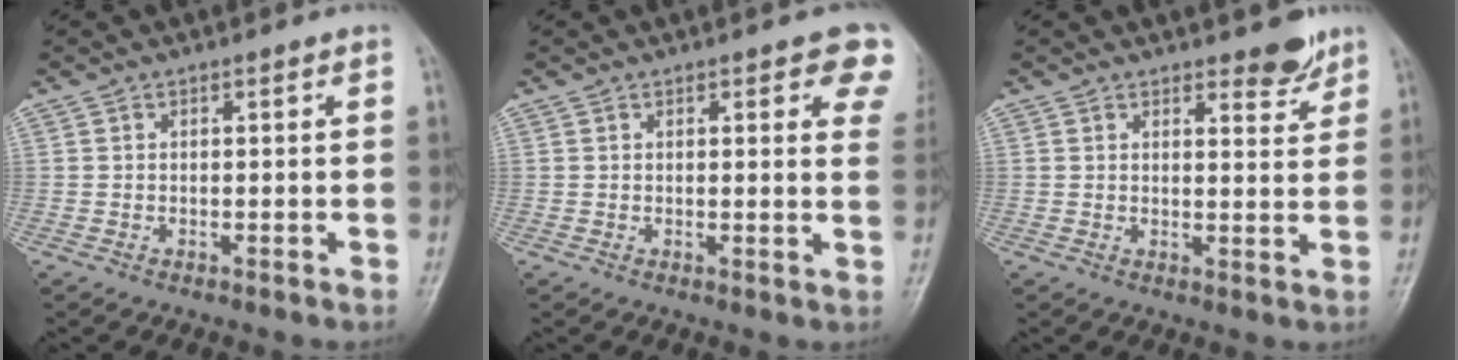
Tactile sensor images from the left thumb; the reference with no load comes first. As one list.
[{"total": 7.8, "force": [4.5, 2.6, 5.8], "torque": [-0.035, -0.013, 0.043]}, {"total": 4.0, "force": [3.3, 1.4, 1.8], "torque": [-0.005, -0.025, 0.044]}]